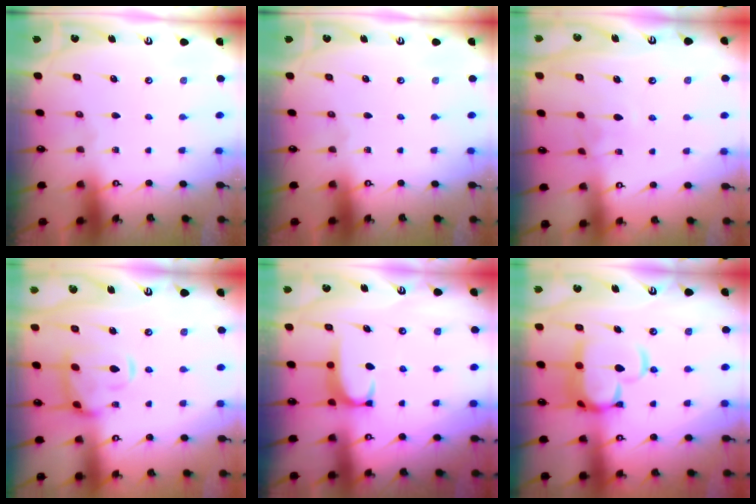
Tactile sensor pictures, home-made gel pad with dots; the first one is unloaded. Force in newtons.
{"total": 0.0}
{"total": 2.7, "press": 2.7, "slide": 0.4}
{"total": 5.4, "press": 5.2, "slide": 1.4}
{"total": 1.7, "press": 1.6, "slide": 0.5}
{"total": 10.0, "press": 9.8, "slide": 1.5}